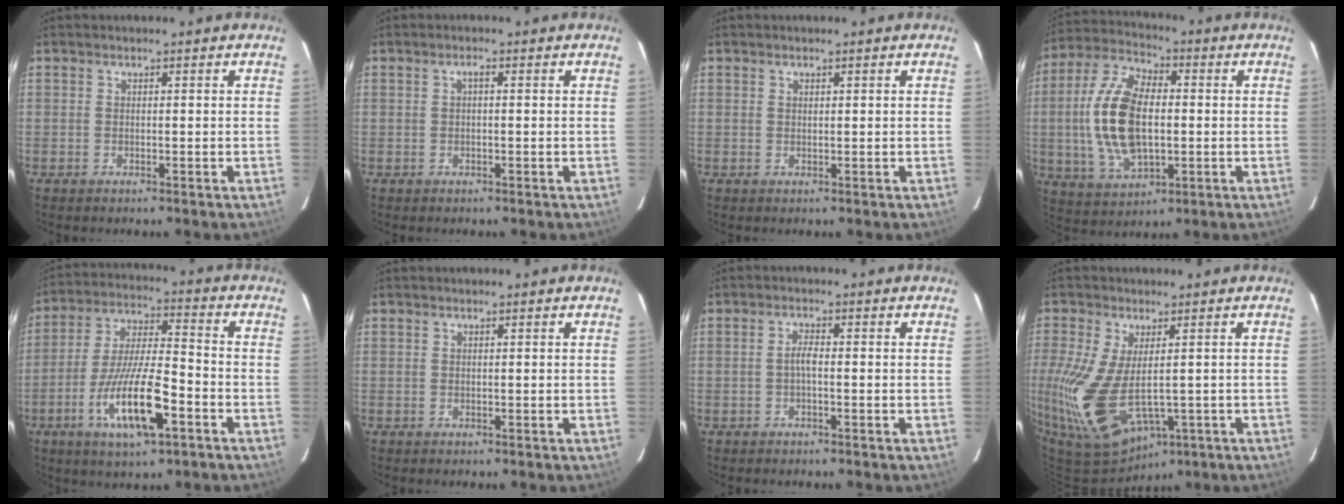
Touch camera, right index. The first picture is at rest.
{"total": 1.0, "force": [0.1, 0.3, 1.0], "torque": [-0.018, 0.006, -0.001]}
{"total": 0.5, "force": [0.4, 0.3, 0.2], "torque": [-0.004, 0.002, 0.007]}
{"total": 16.5, "force": [-0.4, 8.5, 14.1], "torque": [-0.296, 0.009, -0.003]}
{"total": 15.2, "force": [-6.9, 3.6, 13.1], "torque": [-0.271, -0.015, -0.125]}
{"total": 0.0}
{"total": 1.7, "force": [-0.5, 0.4, 1.6], "torque": [-0.032, 0.006, -0.012]}
{"total": 17.3, "force": [-3.1, 9.3, 14.2], "torque": [-0.316, -0.043, -0.032]}